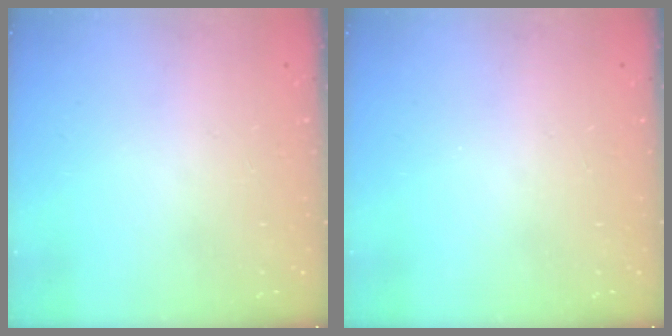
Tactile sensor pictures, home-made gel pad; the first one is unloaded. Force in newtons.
{"total": 0.0}